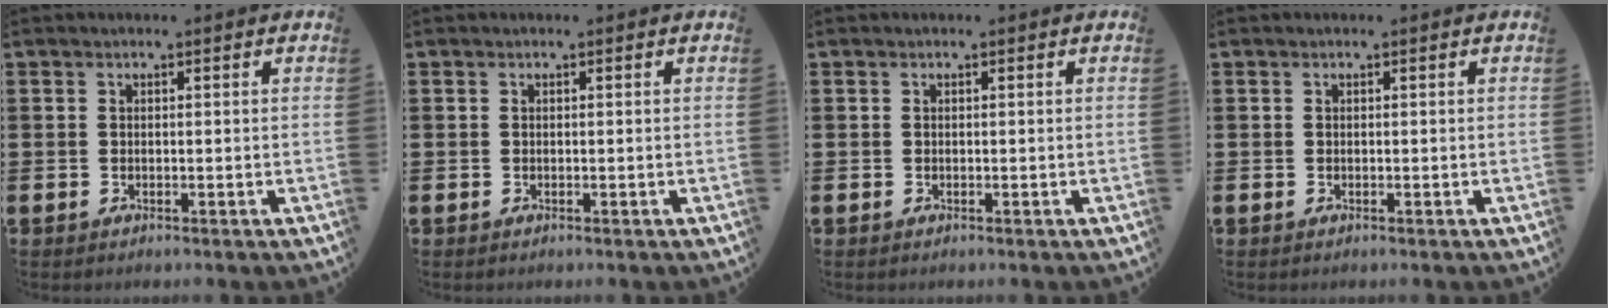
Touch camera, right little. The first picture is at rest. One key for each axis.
{"total": 0.0}
{"total": 0.0}
{"total": 0.0}